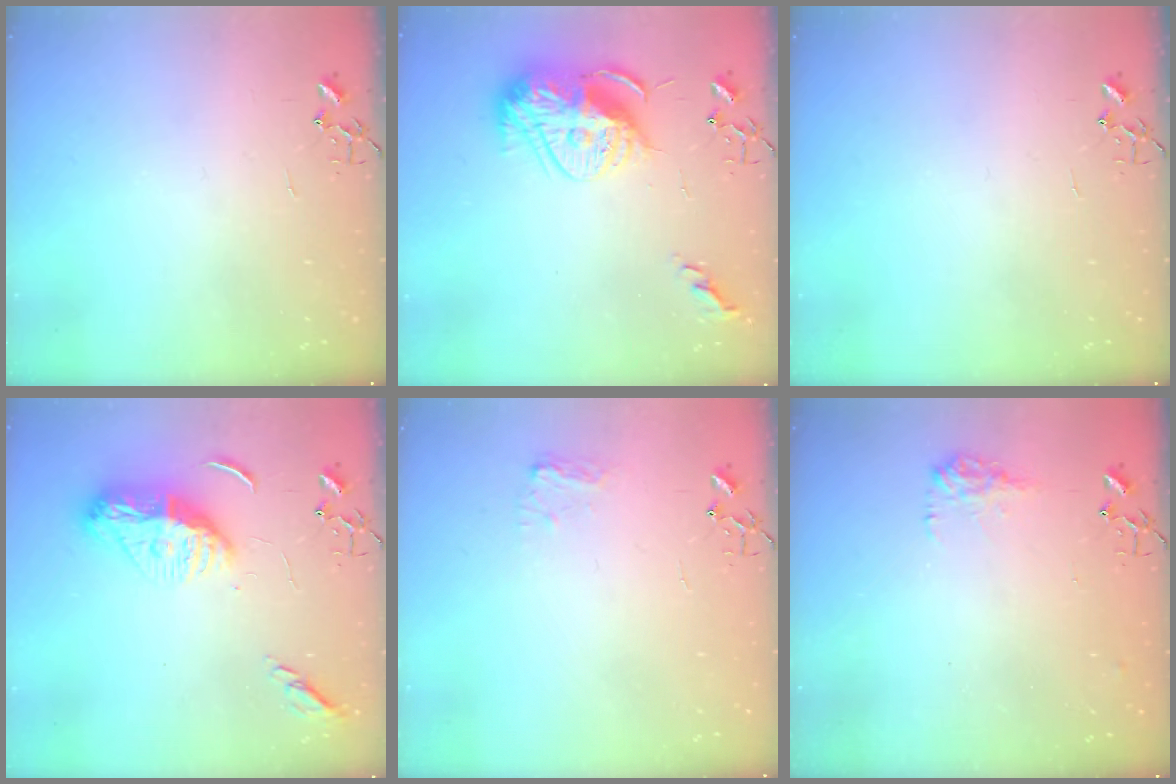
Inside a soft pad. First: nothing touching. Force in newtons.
{"total": 15.6, "press": 15.6, "slide": 1.2}
{"total": 0.0}
{"total": 13.7, "press": 13.6, "slide": 1.2}
{"total": 6.6, "press": 6.6, "slide": 0.2}
{"total": 9.2, "press": 9.2, "slide": 0.4}